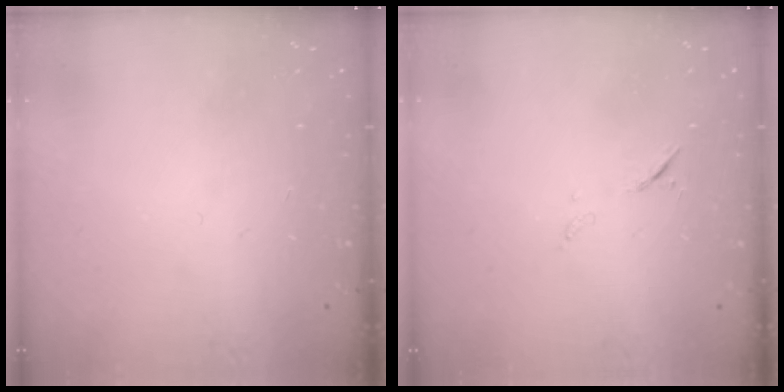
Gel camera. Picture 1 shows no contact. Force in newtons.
{"total": 6.2, "press": 6.2, "slide": 0.8}